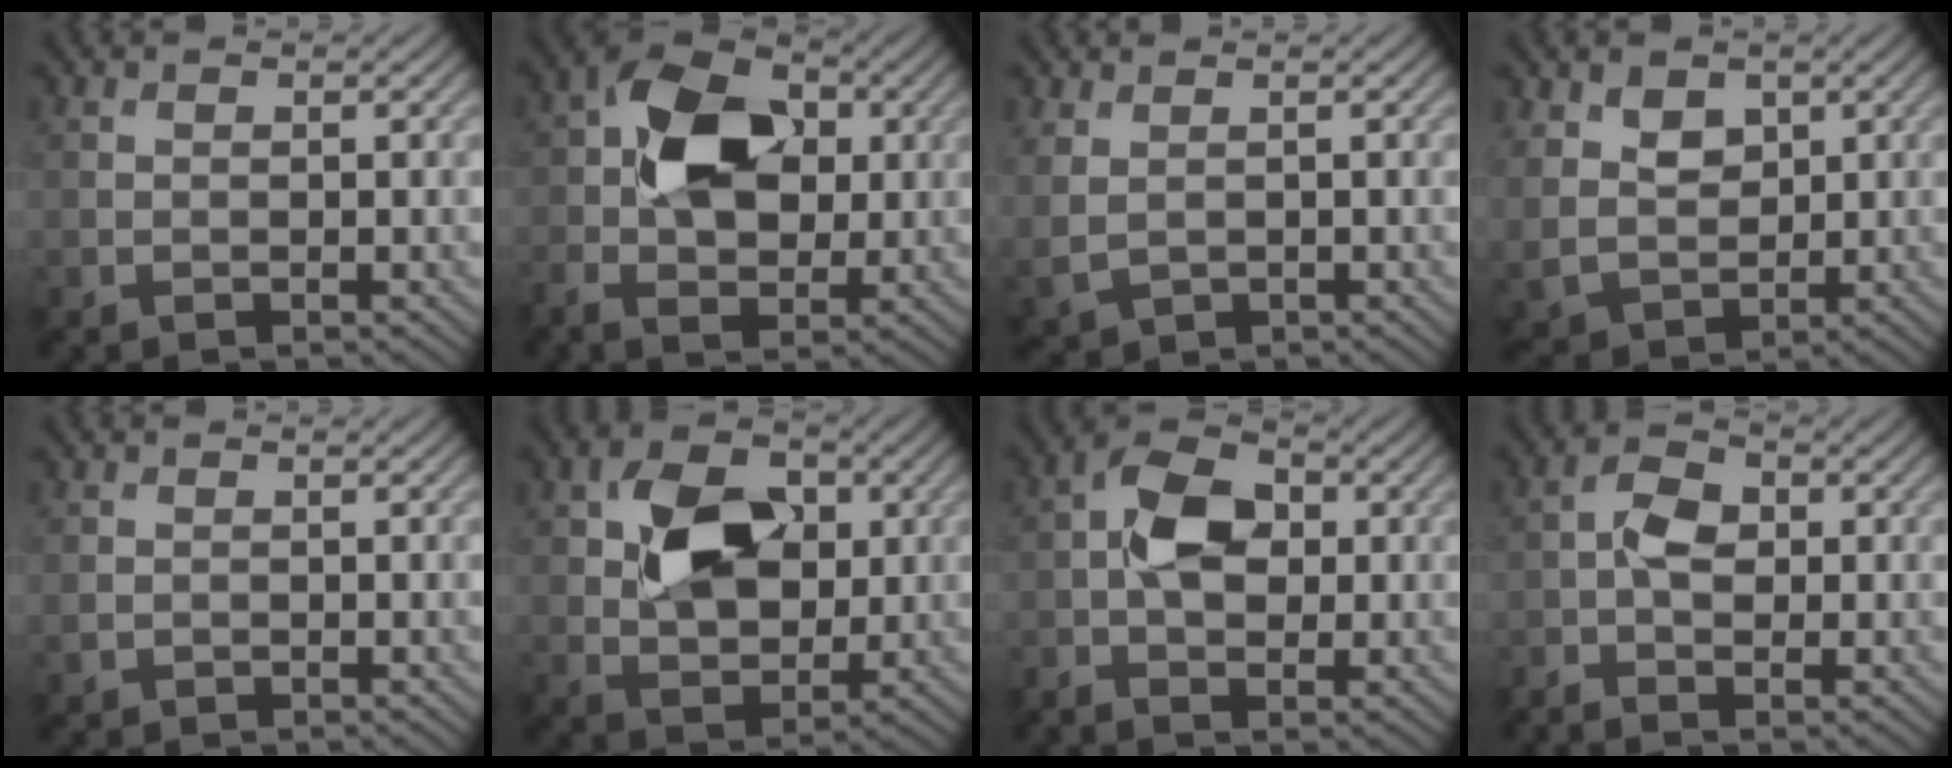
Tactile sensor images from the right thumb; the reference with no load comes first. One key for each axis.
{"total": 11.3, "fx": 0.9, "fy": 7.3, "fz": 8.7, "tx": -0.173, "ty": 0.016, "tz": 0.000}
{"total": 2.8, "fx": 0.7, "fy": 1.9, "fz": 1.9, "tx": -0.062, "ty": -0.006, "tz": 0.018}
{"total": 5.6, "fx": 2.4, "fy": 4.1, "fz": 3.0, "tx": -0.089, "ty": -0.008, "tz": 0.043}
{"total": 1.0, "fx": -0.1, "fy": 0.9, "fz": 0.4, "tx": -0.013, "ty": -0.005, "tz": 0.000}
{"total": 9.2, "fx": 1.9, "fy": 6.1, "fz": 6.6, "tx": -0.123, "ty": 0.005, "tz": 0.031}
{"total": 6.3, "fx": -0.2, "fy": 4.0, "fz": 4.9, "tx": -0.094, "ty": 0.013, "tz": -0.015}
{"total": 3.7, "fx": -0.9, "fy": 2.2, "fz": 2.8, "tx": -0.062, "ty": 0.006, "tz": -0.025}